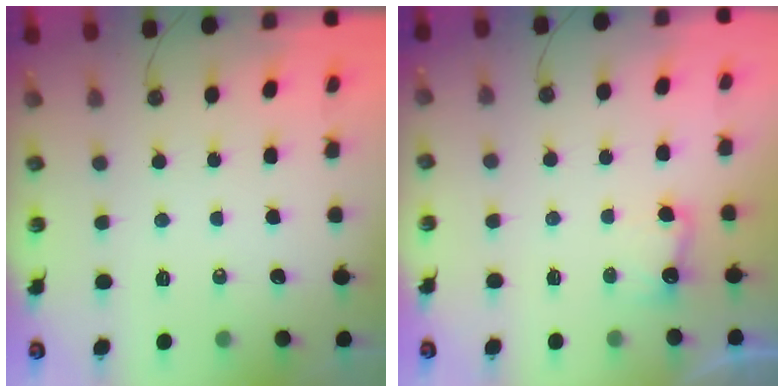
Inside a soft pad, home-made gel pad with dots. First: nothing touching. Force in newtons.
{"total": 4.4, "press": 4.3, "slide": 1.1}